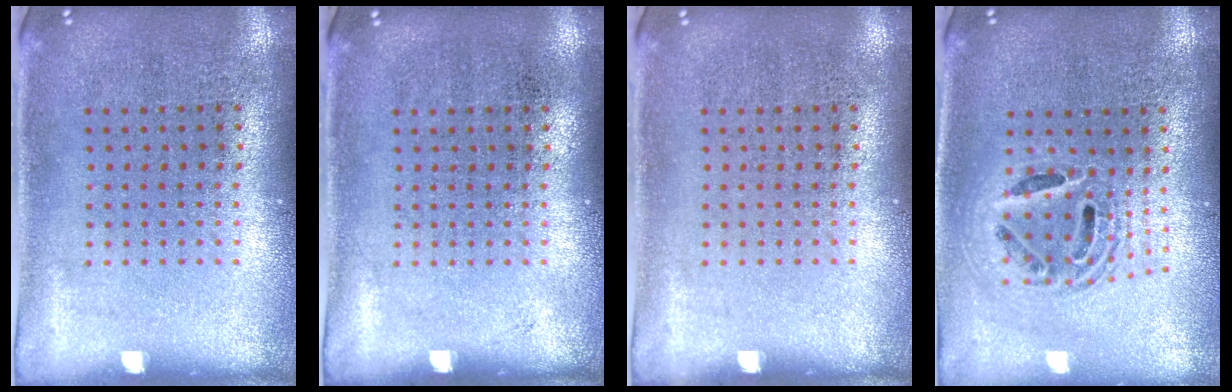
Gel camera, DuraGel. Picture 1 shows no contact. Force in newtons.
{"total": 0.0}
{"total": 0.0}
{"total": 1.8, "press": 1.5, "slide": 1.1}